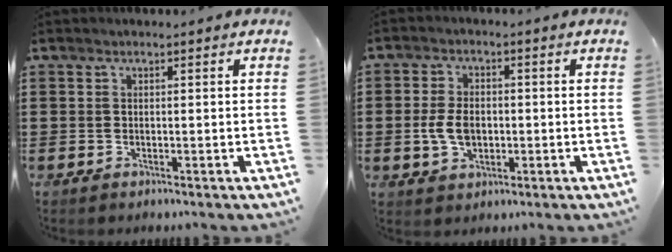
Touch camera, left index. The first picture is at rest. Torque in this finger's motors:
{"motor_torque": [0.87, 0.04, 0.39, 0.09]}